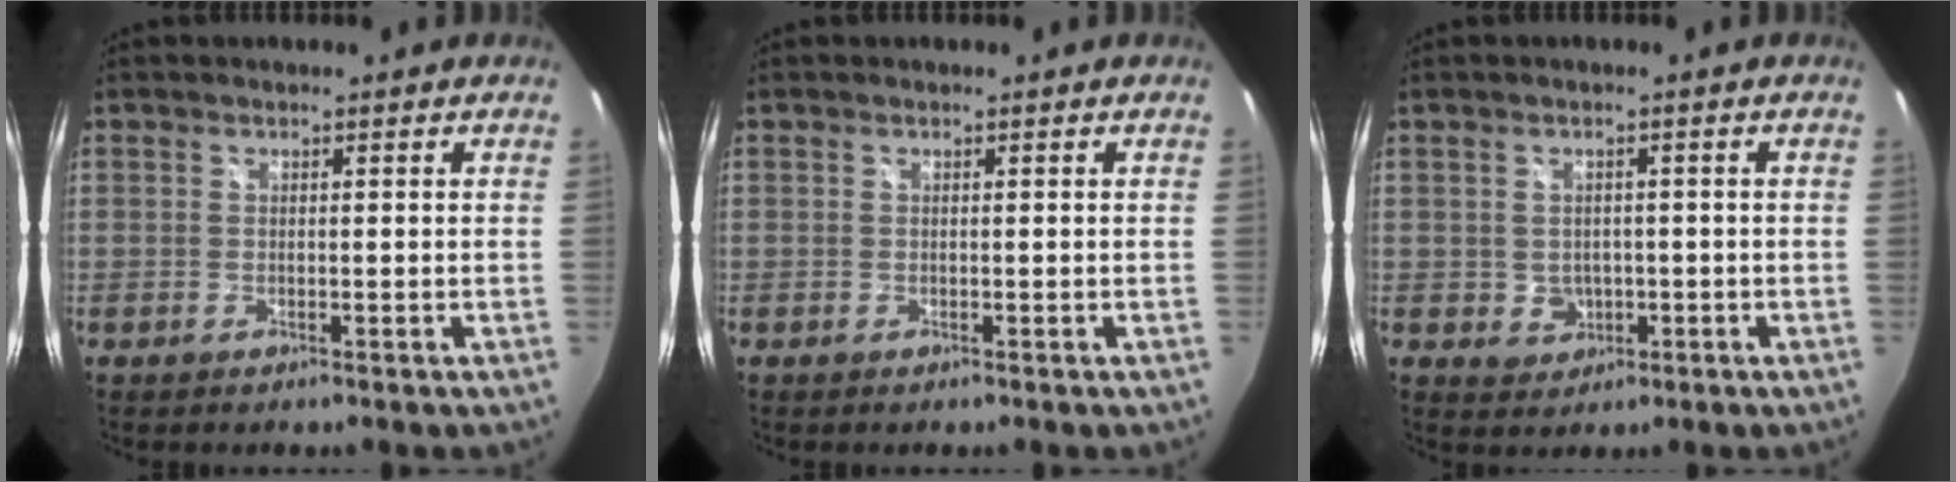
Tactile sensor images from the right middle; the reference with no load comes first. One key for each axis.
{"total": 0.0}
{"total": 3.8, "fx": -0.6, "fy": 3.5, "fz": 1.2, "tx": -0.027, "ty": 0.002, "tz": 0.002}